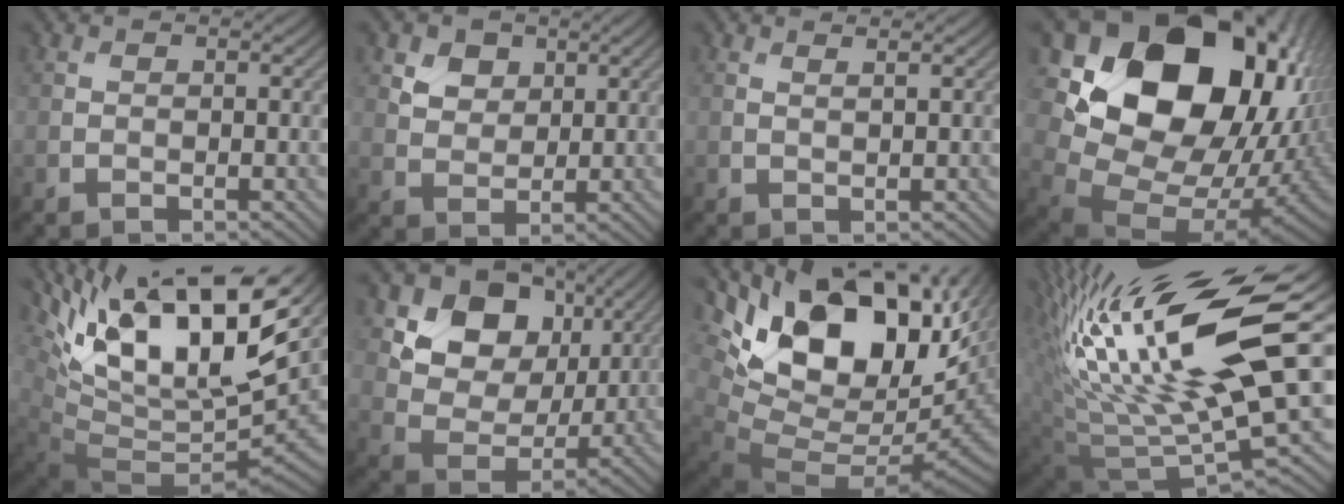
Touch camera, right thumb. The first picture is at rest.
{"total": 4.0, "force": [2.3, 2.8, 1.7], "torque": [-0.044, -0.010, 0.044]}
{"total": 1.2, "force": [0.9, 0.1, 0.7], "torque": [-0.011, -0.004, 0.012]}
{"total": 21.2, "force": [5.9, 15.6, 13.2], "torque": [-0.257, -0.023, 0.142]}
{"total": 18.7, "force": [8.3, 6.9, 15.3], "torque": [-0.277, 0.014, 0.147]}
{"total": 11.6, "force": [5.2, 8.5, 5.9], "torque": [-0.115, 0.001, 0.089]}
{"total": 18.1, "force": [6.4, 10.3, 13.4], "torque": [-0.234, 0.005, 0.127]}
{"total": 20.7, "force": [7.5, 6.0, 18.4], "torque": [-0.363, 0.043, 0.133]}